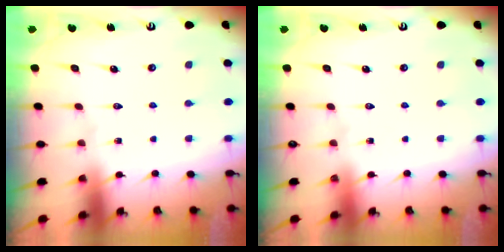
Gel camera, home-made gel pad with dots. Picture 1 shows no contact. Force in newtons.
{"total": 0.0}